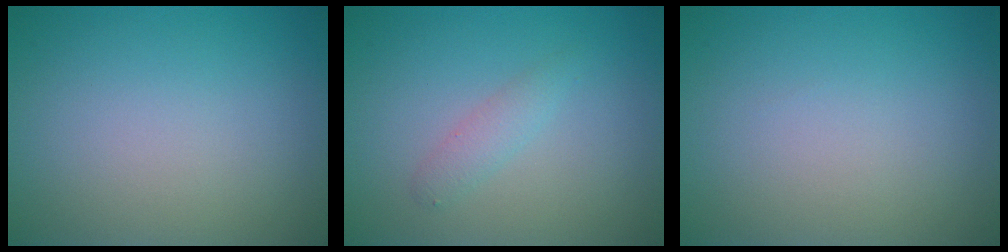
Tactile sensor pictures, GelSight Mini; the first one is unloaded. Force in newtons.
{"total": 1.4, "press": 1.4, "slide": 0.0}
{"total": 0.0}